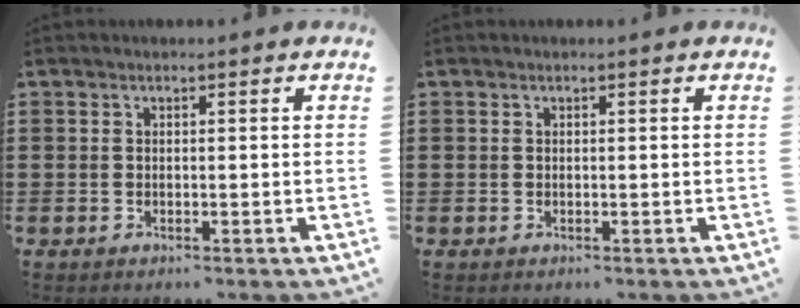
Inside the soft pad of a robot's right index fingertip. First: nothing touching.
{"total": 0.0}